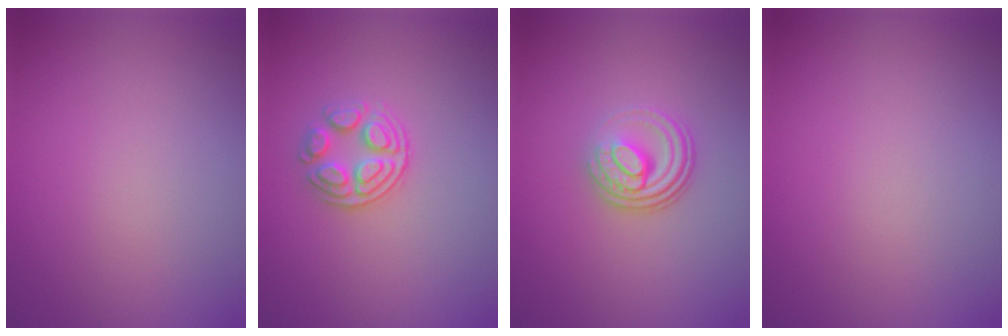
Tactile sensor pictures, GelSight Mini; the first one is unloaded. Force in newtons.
{"total": 2.9, "press": 2.6, "slide": 1.3}
{"total": 3.9, "press": 2.6, "slide": 2.9}
{"total": 0.0}